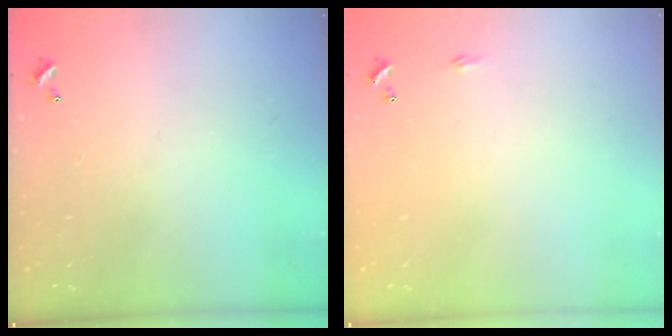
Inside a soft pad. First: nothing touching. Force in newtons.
{"total": 2.2, "press": 2.1, "slide": 0.4}